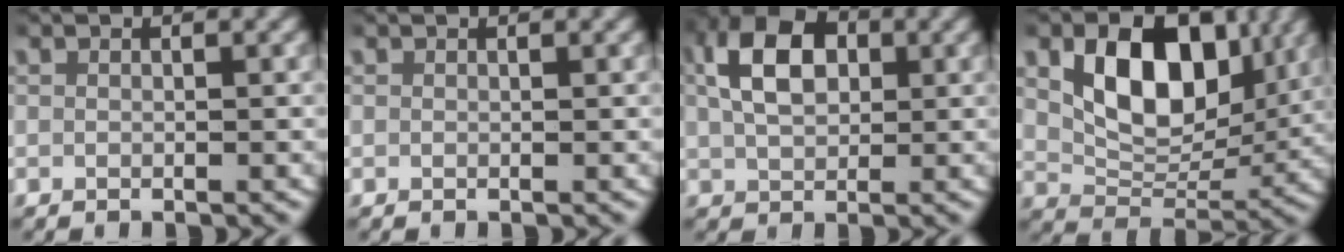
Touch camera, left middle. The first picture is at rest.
{"total": 0.0}
{"total": 6.9, "force": [1.9, 4.3, 5.1], "torque": [-0.089, 0.002, 0.035]}
{"total": 8.8, "force": [3.1, 5.6, 6.1], "torque": [-0.105, -0.011, 0.051]}